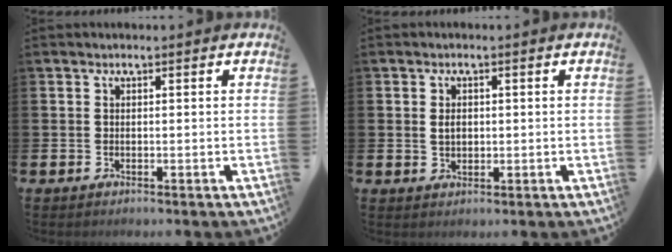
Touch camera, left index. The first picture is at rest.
{"total": 1.8, "force": [0.3, 1.4, 1.2], "torque": [-0.005, 0.000, 0.000]}